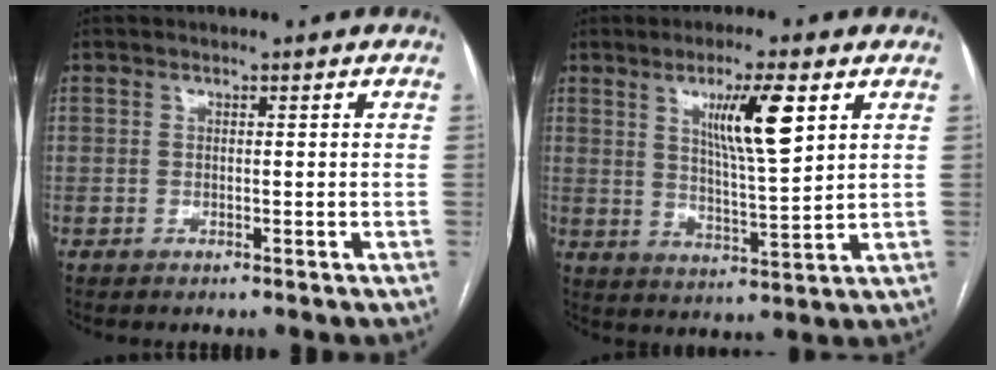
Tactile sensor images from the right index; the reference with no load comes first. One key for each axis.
{"total": 9.5, "fx": 4.1, "fy": 0.8, "fz": 8.5, "tx": -0.148, "ty": -0.005, "tz": 0.071}